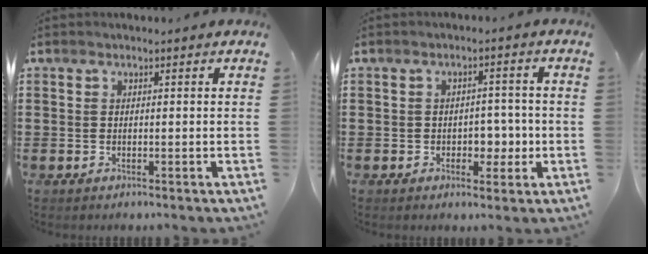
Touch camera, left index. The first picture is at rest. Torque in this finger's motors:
{"motor_torque": [0.06, 0.05, 0.06, 0.02]}